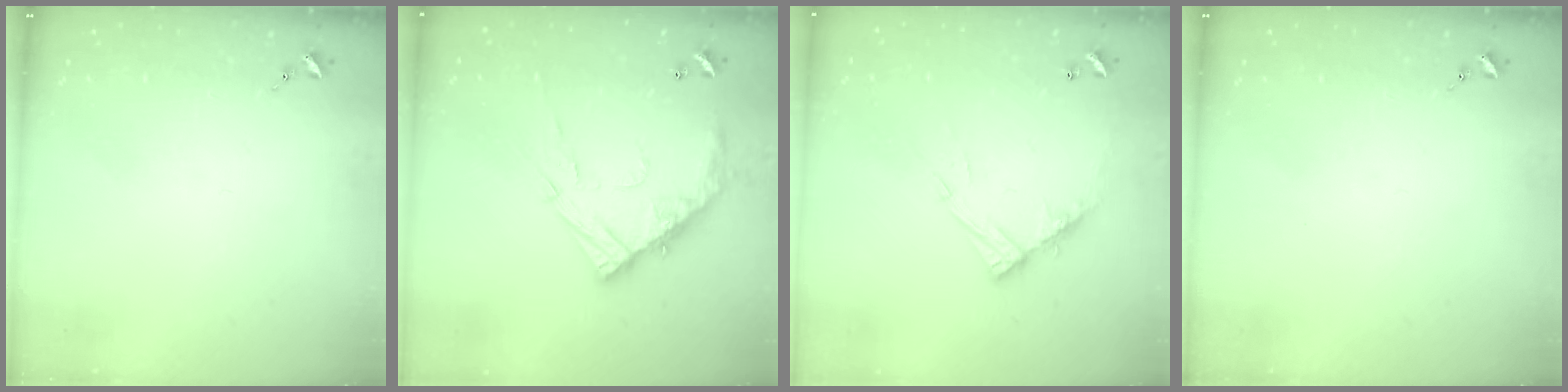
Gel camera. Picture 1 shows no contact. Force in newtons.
{"total": 15.6, "press": 15.5, "slide": 1.2}
{"total": 12.8, "press": 12.8, "slide": 1.0}
{"total": 0.0}